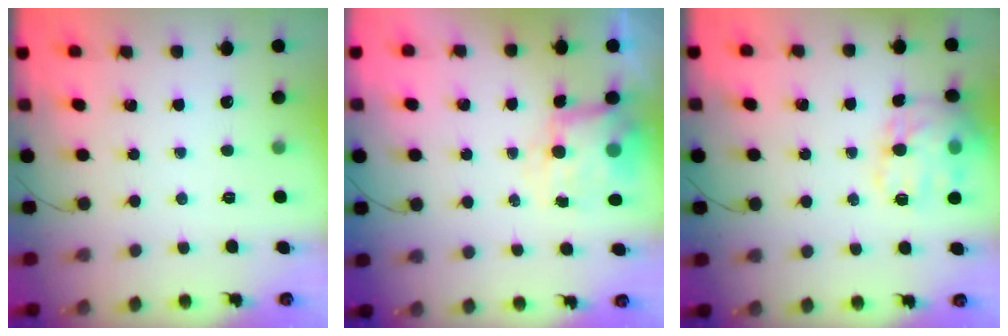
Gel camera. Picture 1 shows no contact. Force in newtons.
{"total": 8.1, "press": 8.0, "slide": 1.7}
{"total": 16.8, "press": 16.7, "slide": 1.5}